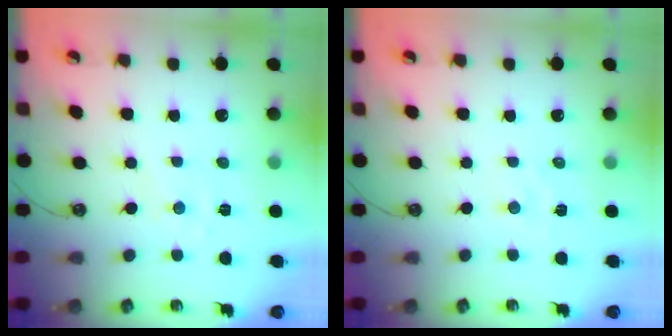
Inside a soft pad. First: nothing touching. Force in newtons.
{"total": 2.2, "press": 2.2, "slide": 0.3}